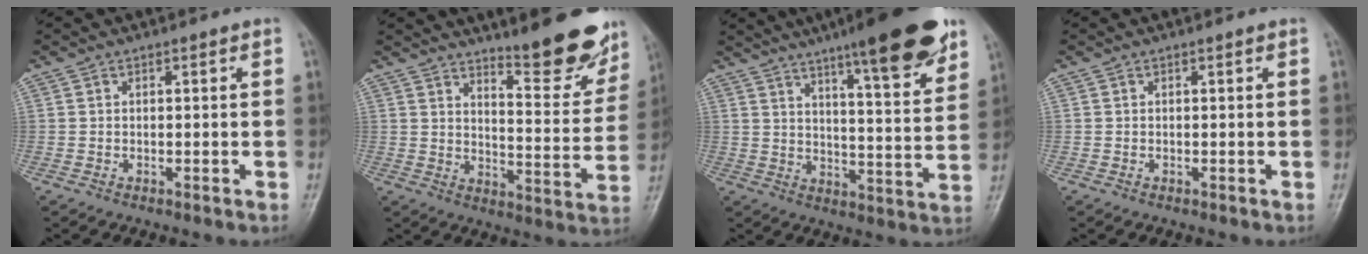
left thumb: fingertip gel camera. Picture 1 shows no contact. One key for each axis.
{"total": 14.2, "fx": 11.1, "fy": 3.2, "fz": 8.3, "tx": -0.078, "ty": -0.088, "tz": 0.156}
{"total": 18.8, "fx": 12.2, "fy": 3.3, "fz": 13.9, "tx": -0.170, "ty": -0.055, "tz": 0.176}
{"total": 0.0}